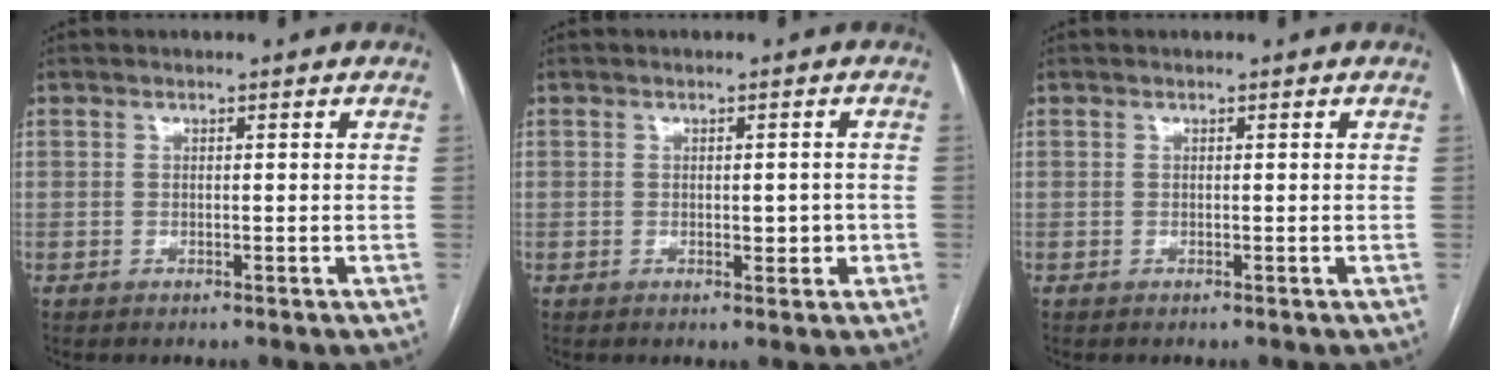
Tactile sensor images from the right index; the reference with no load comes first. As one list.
[{"total": 2.3, "force": [-0.4, 1.1, 2.0], "torque": [-0.030, 0.001, 0.003]}, {"total": 0.0}]